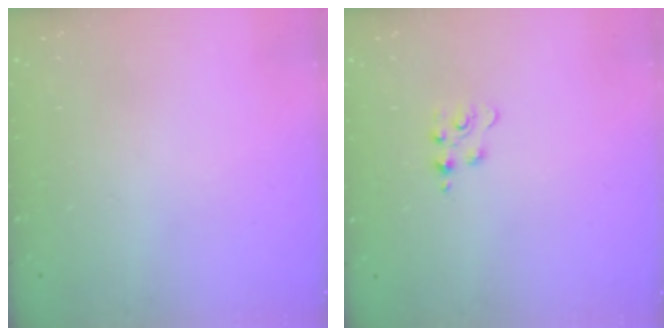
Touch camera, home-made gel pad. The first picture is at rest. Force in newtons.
{"total": 2.8, "press": 2.8, "slide": 0.4}